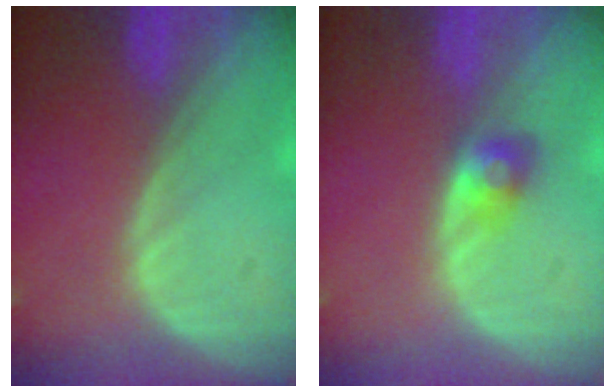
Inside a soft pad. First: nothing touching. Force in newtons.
{"total": 2.8, "press": 2.6, "slide": 1.2}